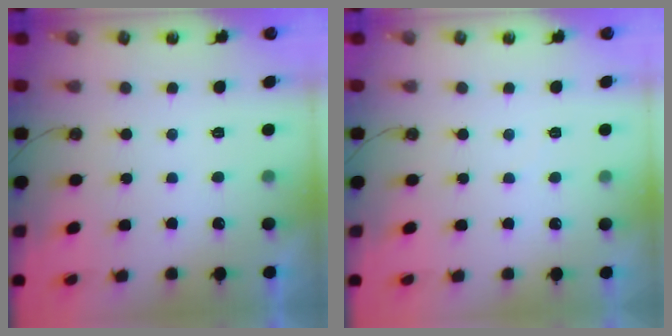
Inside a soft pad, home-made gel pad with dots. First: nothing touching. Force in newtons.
{"total": 3.3, "press": 3.2, "slide": 0.5}